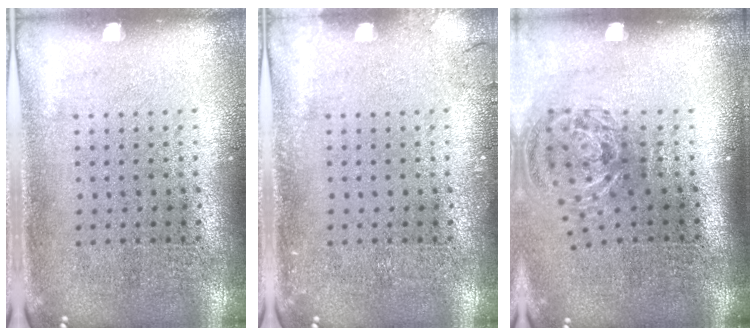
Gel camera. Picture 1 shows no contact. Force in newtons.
{"total": 1.0, "press": 1.0, "slide": 0.1}
{"total": 1.3, "press": 1.0, "slide": 0.9}